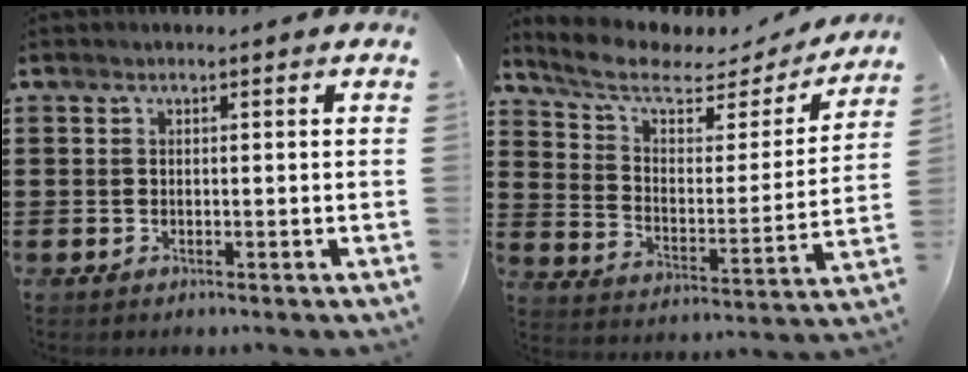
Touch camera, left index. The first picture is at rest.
{"total": 7.2, "force": [5.5, 2.5, 3.9], "torque": [-0.102, -0.030, 0.093]}